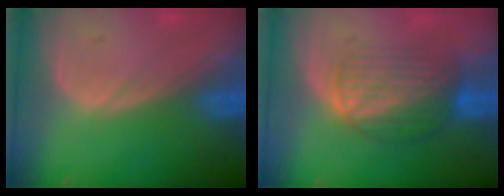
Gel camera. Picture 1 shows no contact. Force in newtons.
{"total": 6.6, "press": 6.3, "slide": 1.9}